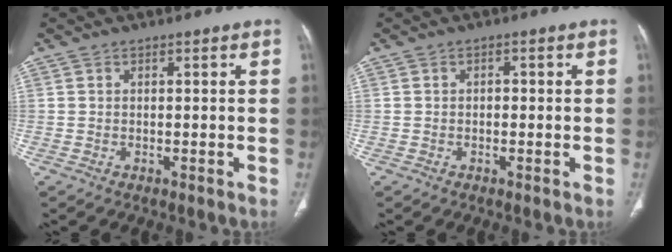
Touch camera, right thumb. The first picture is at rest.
{"total": 1.1, "force": [-0.1, 0.7, 0.8], "torque": [-0.007, 0.003, -0.003]}